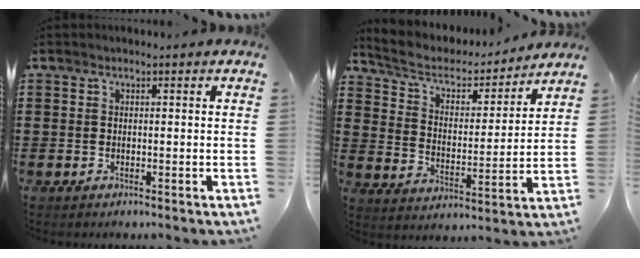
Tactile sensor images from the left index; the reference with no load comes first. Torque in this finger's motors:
{"motor_torque": [1.04, -1.10, 0.01, -0.03]}